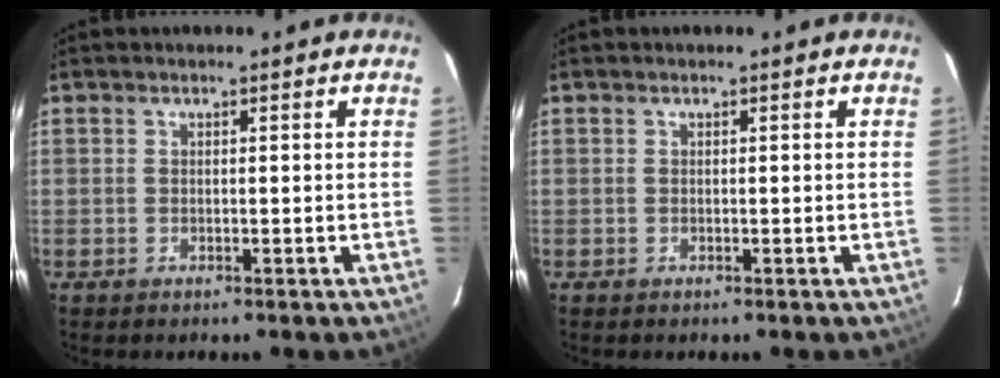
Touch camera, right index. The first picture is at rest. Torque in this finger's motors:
{"motor_torque": [0.00, 0.00, 0.00, 0.00]}